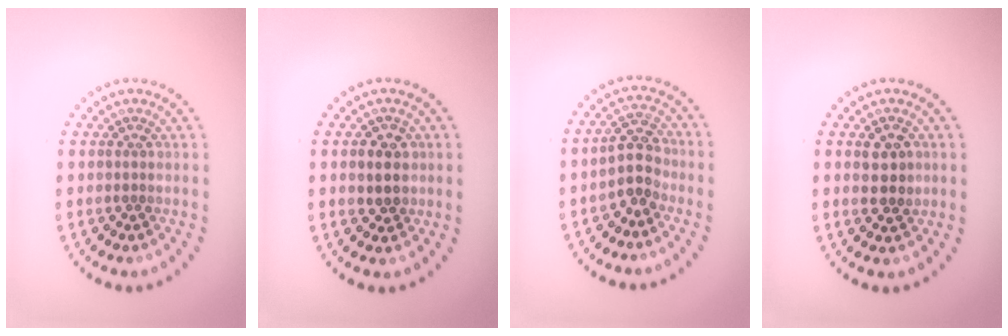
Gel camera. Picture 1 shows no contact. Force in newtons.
{"total": 2.6, "press": 2.6, "slide": 0.6}
{"total": 2.8, "press": 2.6, "slide": 1.1}
{"total": 2.5, "press": 2.5, "slide": 0.2}